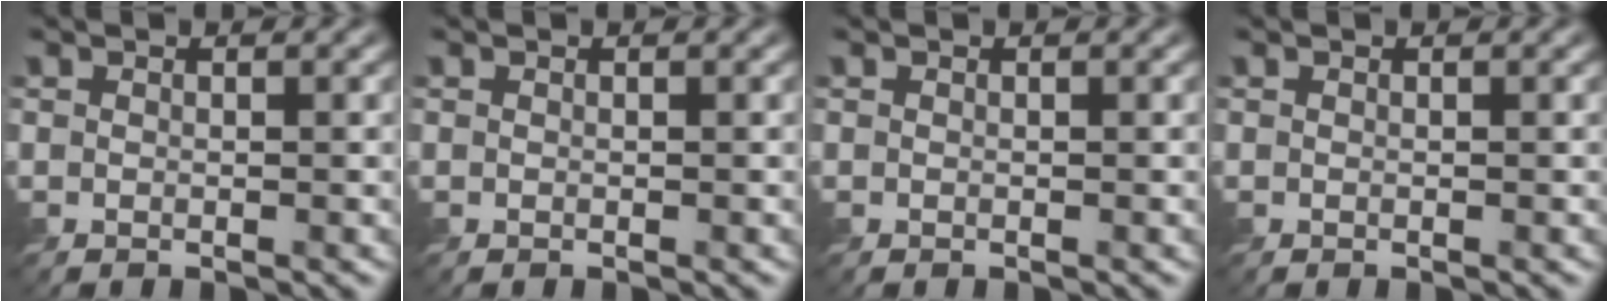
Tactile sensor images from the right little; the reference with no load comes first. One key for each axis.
{"total": 0.0}
{"total": 0.0}
{"total": 0.0}